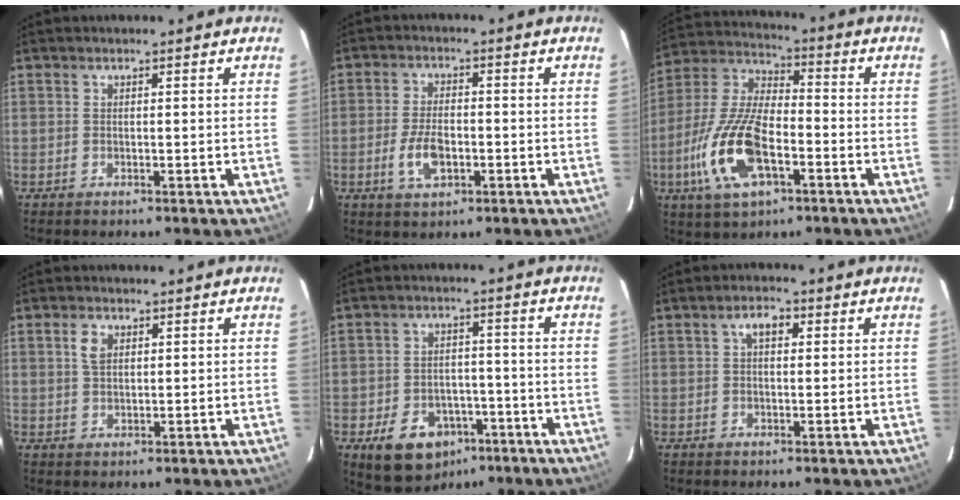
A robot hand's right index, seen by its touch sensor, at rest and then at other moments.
{"total": 6.4, "force": [-2.0, 3.4, 5.0], "torque": [-0.106, -0.003, -0.034]}
{"total": 16.6, "force": [-5.9, 7.3, 13.7], "torque": [-0.303, -0.006, -0.113]}
{"total": 3.2, "force": [1.2, 2.1, 2.1], "torque": [-0.039, 0.007, 0.024]}
{"total": 12.0, "force": [-6.6, 8.4, 5.2], "torque": [-0.120, 0.018, -0.078]}
{"total": 3.4, "force": [1.1, 1.9, 2.5], "torque": [-0.042, 0.012, 0.018]}